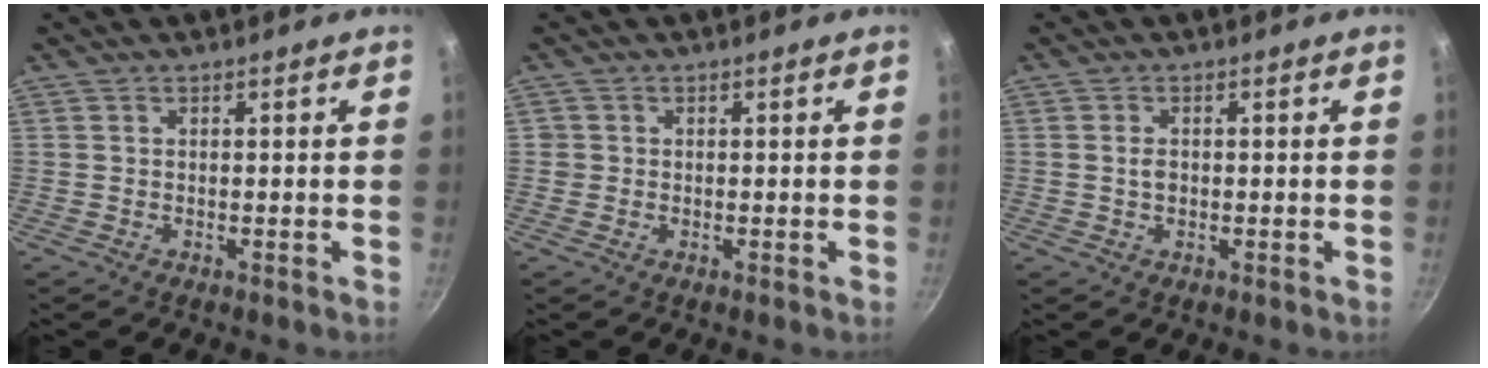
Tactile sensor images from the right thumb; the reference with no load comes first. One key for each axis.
{"total": 1.1, "fx": 0.0, "fy": 1.1, "fz": 0.1, "tx": 0.004, "ty": 0.004, "tz": -0.001}
{"total": 1.8, "fx": 0.0, "fy": 1.3, "fz": 1.3, "tx": -0.020, "ty": 0.002, "tz": 0.000}